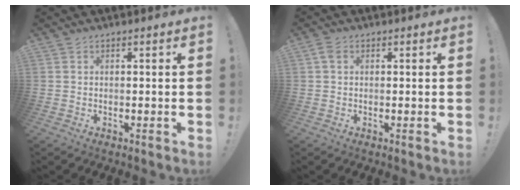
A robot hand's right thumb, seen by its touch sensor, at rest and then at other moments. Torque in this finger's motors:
{"motor_torque": [-0.01, -0.06, 0.33, -0.02, -0.01]}